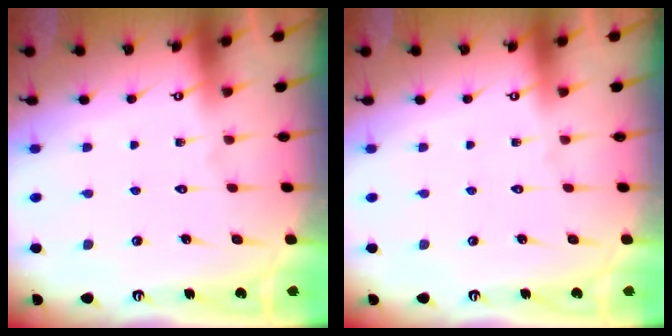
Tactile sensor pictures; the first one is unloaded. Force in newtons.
{"total": 0.0}